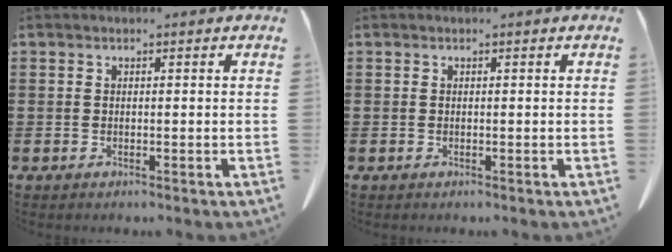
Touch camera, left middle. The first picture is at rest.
{"total": 0.0}